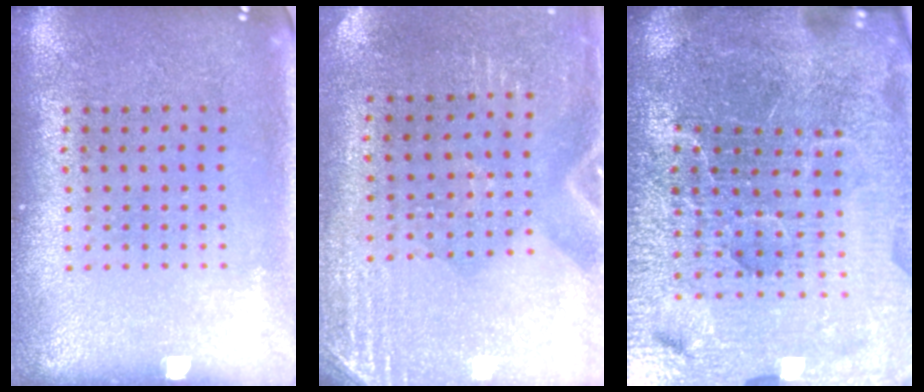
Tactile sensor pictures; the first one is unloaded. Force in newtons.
{"total": 2.8, "press": 2.5, "slide": 1.3}
{"total": 7.1, "press": 6.2, "slide": 3.5}